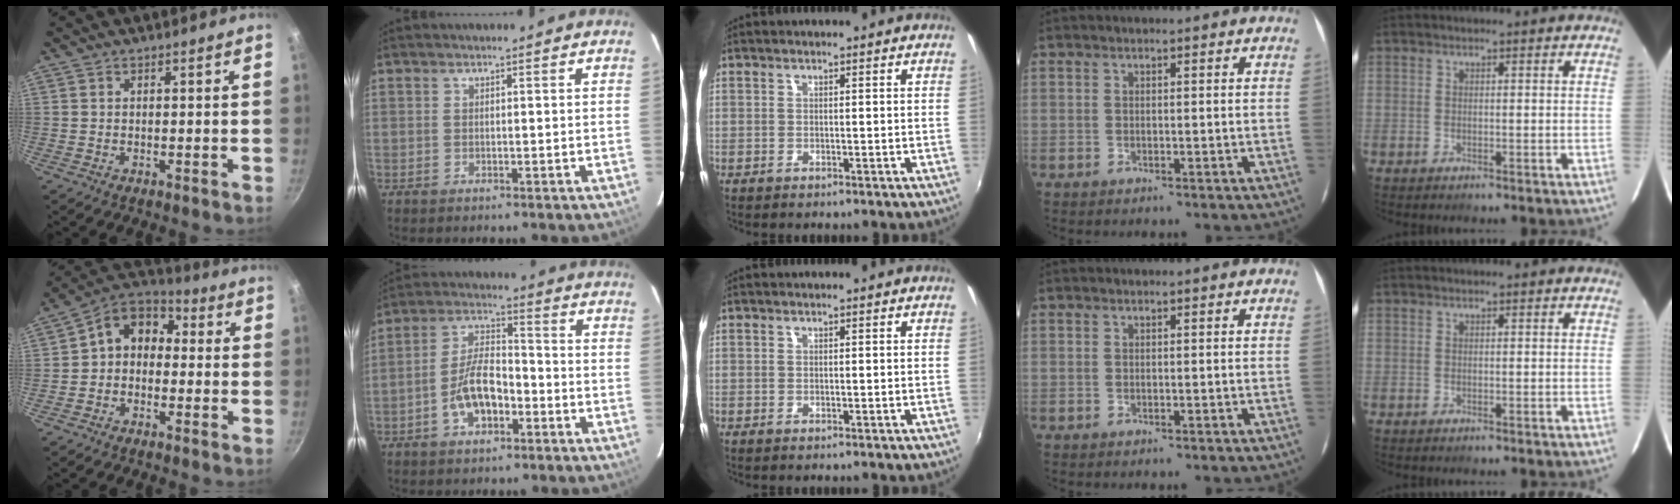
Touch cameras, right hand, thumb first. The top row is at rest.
{"thumb": {"total": 9.6, "force": [0.2, 7.5, 6.1], "torque": [-0.074, 0.041, -0.024]}, "index": {"total": 9.1, "force": [-3.9, 4.4, 7.0], "torque": [-0.139, 0.016, -0.063]}}